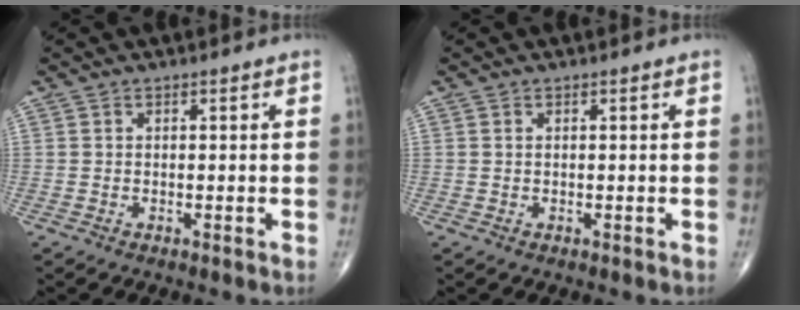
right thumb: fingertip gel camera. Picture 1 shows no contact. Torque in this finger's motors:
{"motor_torque": [0.20, -0.18, 0.07, -0.02, 0.05]}